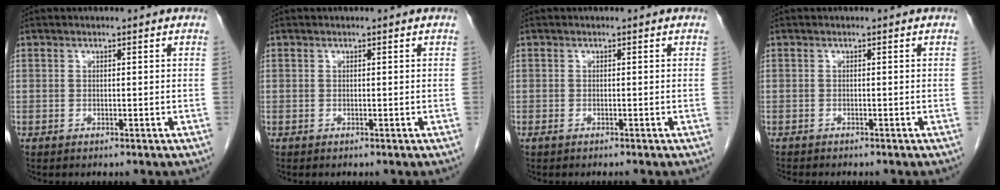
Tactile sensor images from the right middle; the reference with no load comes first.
{"total": 0.0}
{"total": 0.9, "force": [-0.7, 0.1, 0.5], "torque": [-0.011, -0.002, -0.010]}
{"total": 2.8, "force": [-2.5, 0.6, 1.2], "torque": [-0.022, -0.006, -0.032]}